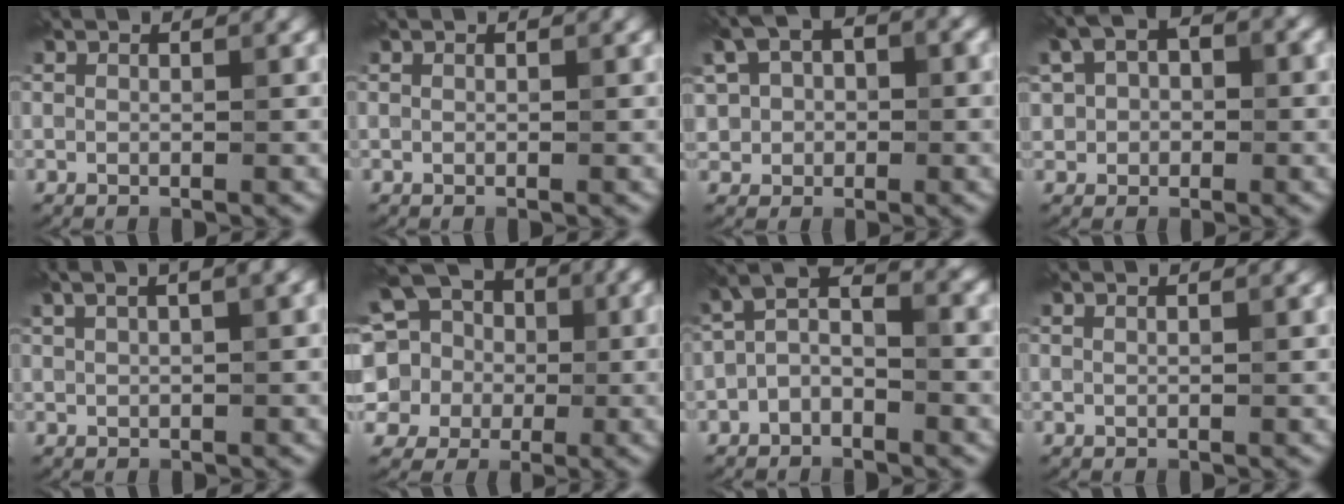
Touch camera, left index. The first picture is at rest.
{"total": 0.0}
{"total": 6.3, "force": [1.2, 4.7, 4.0], "torque": [-0.076, 0.017, 0.016]}
{"total": 5.6, "force": [1.1, 4.1, 3.7], "torque": [-0.060, 0.014, 0.011]}
{"total": 3.8, "force": [2.0, 1.2, 3.0], "torque": [-0.042, 0.015, 0.030]}
{"total": 12.8, "force": [3.2, 11.1, 5.5], "torque": [-0.142, 0.041, 0.023]}
{"total": 3.7, "force": [-1.3, 1.8, 2.9], "torque": [-0.056, 0.017, -0.035]}
{"total": 0.6, "force": [0.5, 0.1, 0.3], "torque": [-0.002, -0.001, 0.004]}